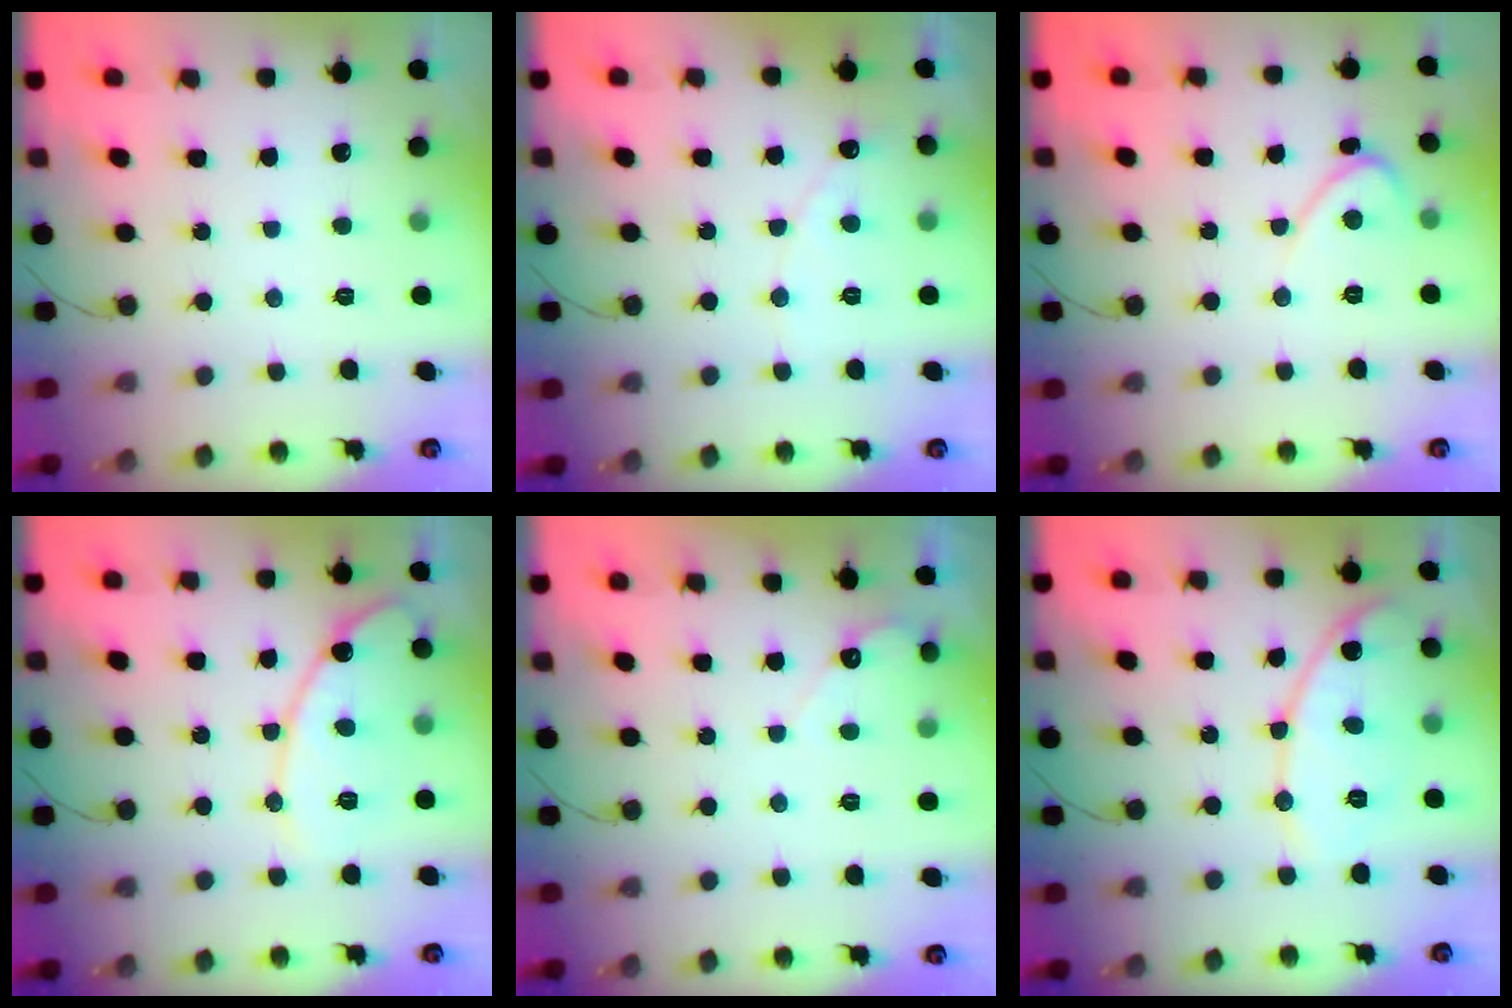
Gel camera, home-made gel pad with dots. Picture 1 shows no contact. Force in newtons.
{"total": 3.8, "press": 3.8, "slide": 0.2}
{"total": 3.9, "press": 3.9, "slide": 0.2}
{"total": 13.2, "press": 13.1, "slide": 0.9}
{"total": 3.5, "press": 3.5, "slide": 0.3}
{"total": 11.4, "press": 11.3, "slide": 0.9}